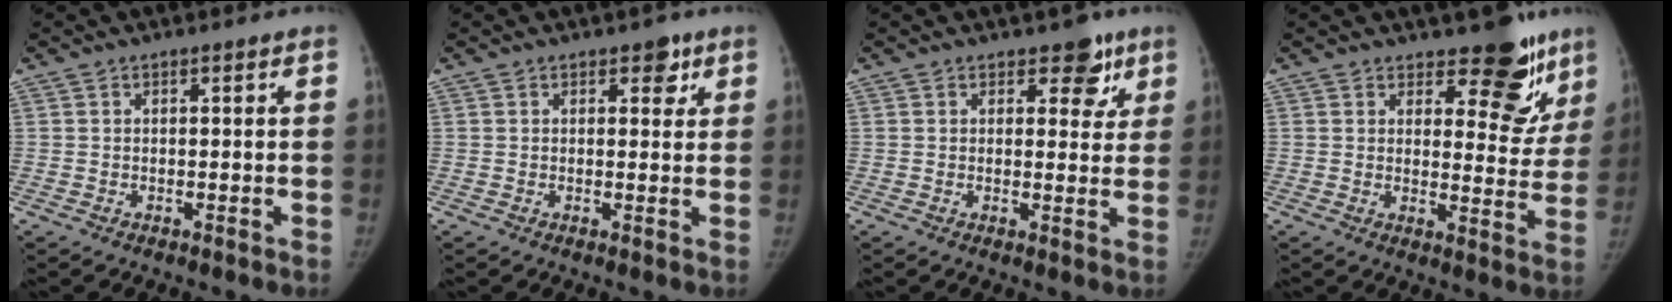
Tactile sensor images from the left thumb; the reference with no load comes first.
{"total": 2.9, "force": [1.6, 1.8, 1.6], "torque": [0.005, -0.005, 0.018]}
{"total": 5.5, "force": [3.2, 3.4, 2.9], "torque": [0.006, -0.012, 0.036]}
{"total": 11.5, "force": [8.4, 5.3, 5.9], "torque": [-0.024, -0.066, 0.106]}